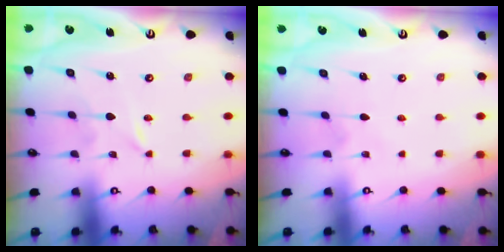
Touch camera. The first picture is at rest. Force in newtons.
{"total": 3.9, "press": 3.9, "slide": 0.4}